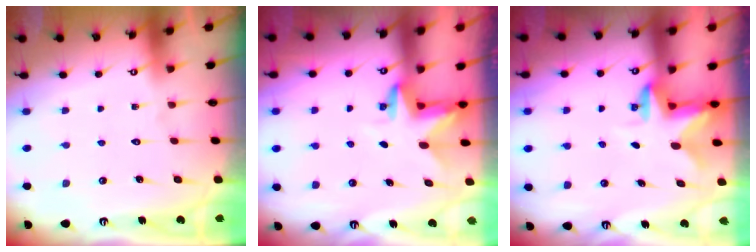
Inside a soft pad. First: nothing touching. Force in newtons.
{"total": 3.2, "press": 3.2, "slide": 0.1}
{"total": 2.5, "press": 2.4, "slide": 0.6}